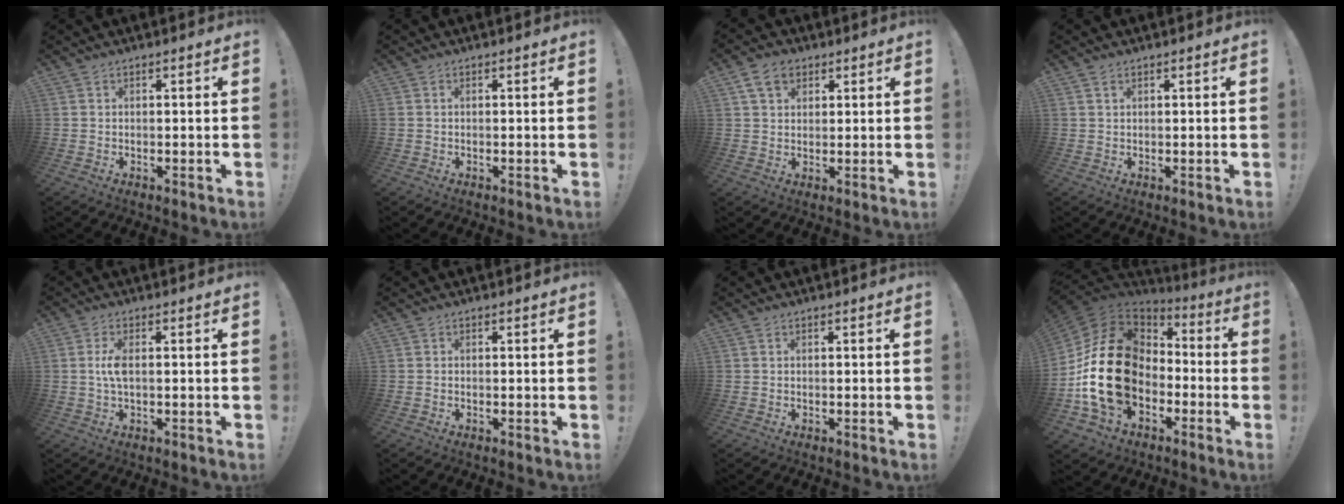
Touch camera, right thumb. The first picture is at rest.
{"total": 0.0}
{"total": 7.1, "force": [3.5, 5.0, 3.5], "torque": [-0.056, -0.001, 0.068]}
{"total": 1.0, "force": [0.7, 0.5, 0.6], "torque": [-0.006, -0.002, 0.011]}
{"total": 4.4, "force": [-0.1, 1.4, 4.2], "torque": [-0.086, -0.002, -0.006]}
{"total": 0.0}
{"total": 0.0}
{"total": 25.1, "force": [-1.9, 17.7, 17.6], "torque": [-0.357, 0.020, -0.014]}